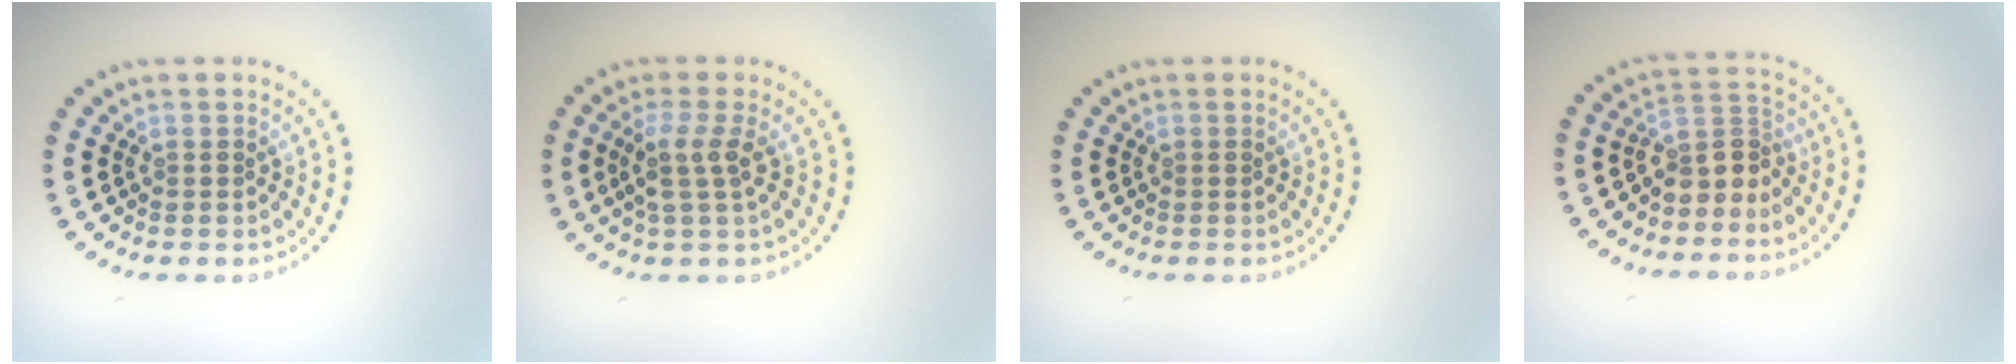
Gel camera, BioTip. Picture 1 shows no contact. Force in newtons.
{"total": 2.5, "press": 2.0, "slide": 1.6}
{"total": 0.0}
{"total": 3.0, "press": 2.3, "slide": 1.8}